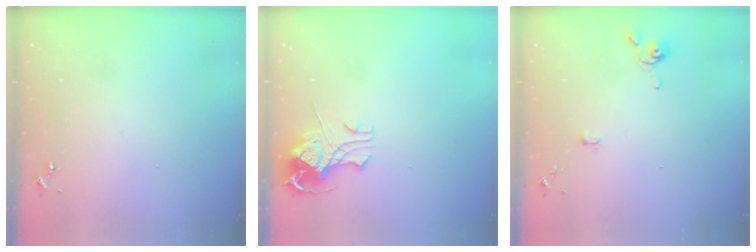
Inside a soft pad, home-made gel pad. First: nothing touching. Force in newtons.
{"total": 10.7, "press": 10.6, "slide": 1.4}
{"total": 3.4, "press": 3.4, "slide": 0.7}